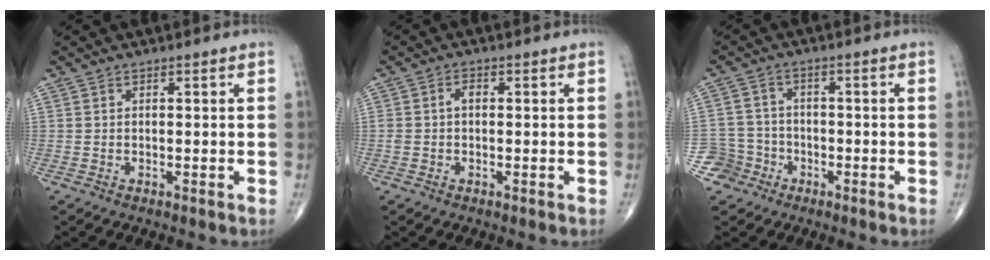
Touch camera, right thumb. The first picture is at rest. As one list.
[{"total": 2.0, "force": [0.0, 1.3, 1.6], "torque": [-0.031, 0.009, -0.001]}, {"total": 5.4, "force": [-3.1, 4.4, -0.5], "torque": [0.042, 0.026, -0.061]}]